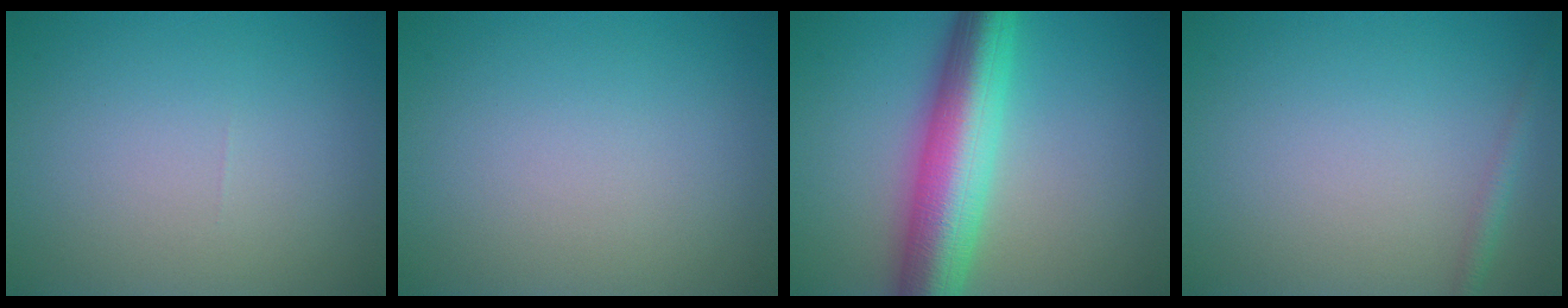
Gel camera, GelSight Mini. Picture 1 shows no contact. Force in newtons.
{"total": 0.0}
{"total": 9.3, "press": 9.3, "slide": 0.3}
{"total": 1.1, "press": 1.1, "slide": 0.1}